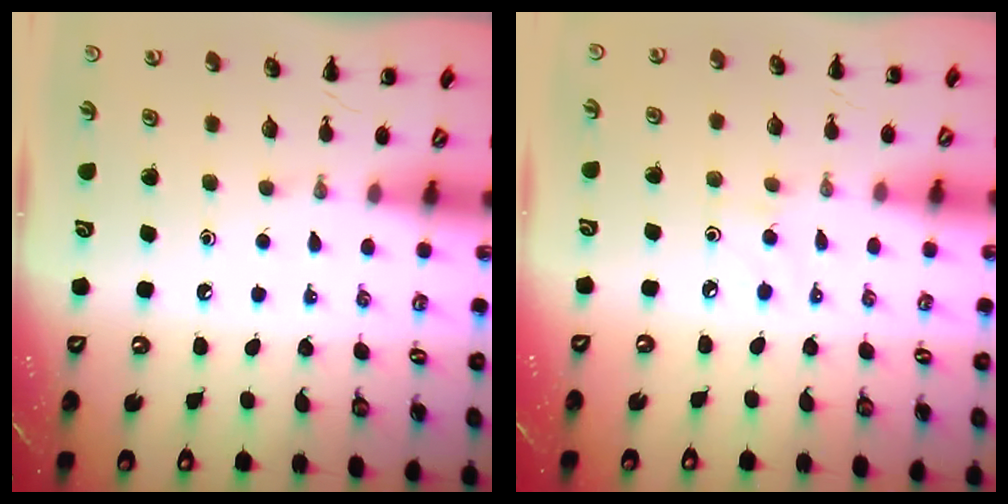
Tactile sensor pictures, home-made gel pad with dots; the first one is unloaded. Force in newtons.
{"total": 2.8, "press": 2.7, "slide": 1.0}